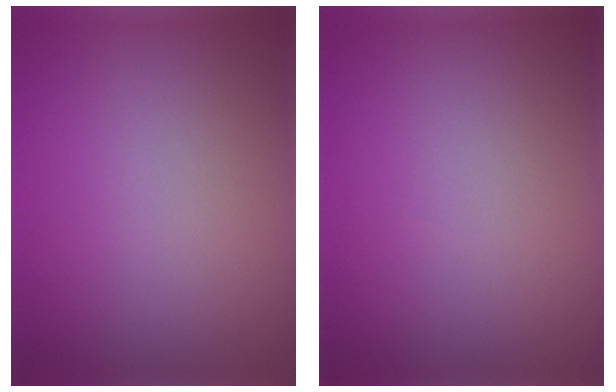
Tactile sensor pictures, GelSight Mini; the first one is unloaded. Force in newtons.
{"total": 0.0}